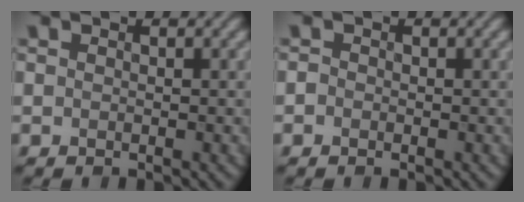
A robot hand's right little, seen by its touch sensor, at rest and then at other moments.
{"total": 0.8, "force": [-0.2, 0.8, 0.3], "torque": [-0.005, 0.003, -0.008]}